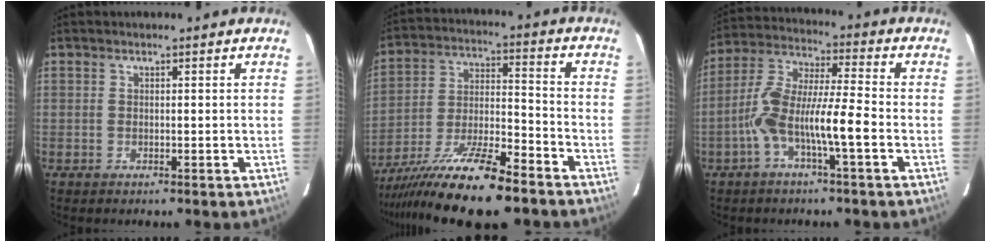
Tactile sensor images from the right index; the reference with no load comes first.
{"total": 16.1, "force": [-12.5, 1.8, 10.0], "torque": [-0.192, -0.018, -0.223]}
{"total": 11.0, "force": [-3.8, 1.1, 10.3], "torque": [-0.211, 0.022, -0.074]}